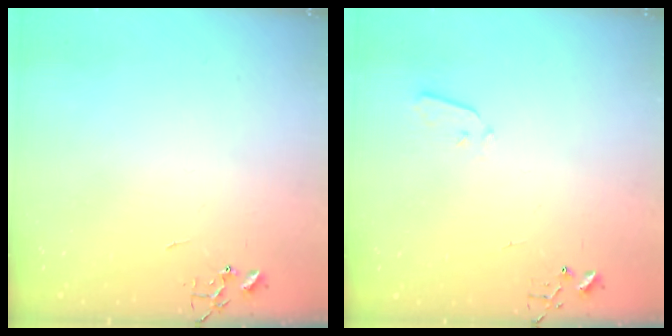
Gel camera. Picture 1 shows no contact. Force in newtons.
{"total": 3.5, "press": 3.4, "slide": 0.6}